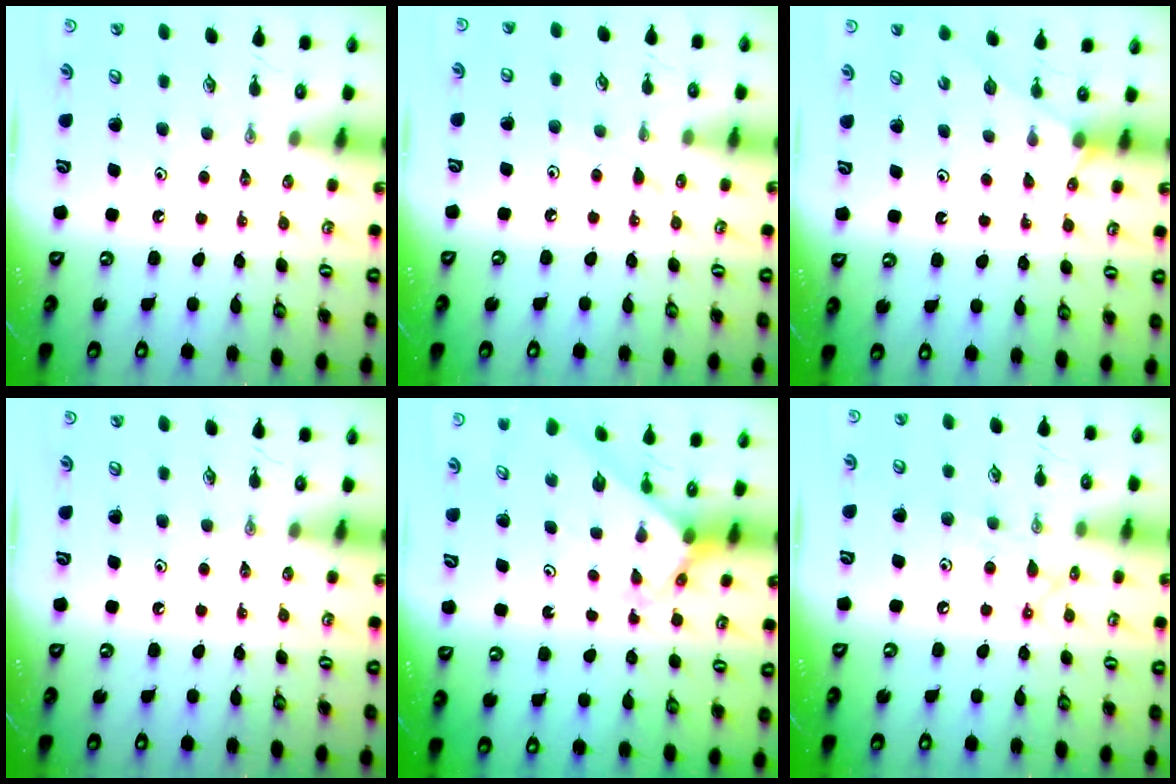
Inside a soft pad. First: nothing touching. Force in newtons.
{"total": 2.7, "press": 2.7, "slide": 0.5}
{"total": 3.8, "press": 3.8, "slide": 0.5}
{"total": 0.0}
{"total": 2.7, "press": 2.7, "slide": 0.2}
{"total": 11.3, "press": 11.3, "slide": 0.8}